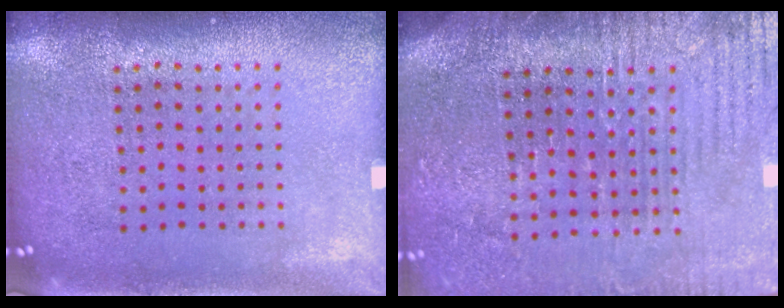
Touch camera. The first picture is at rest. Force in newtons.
{"total": 3.6, "press": 3.4, "slide": 1.2}